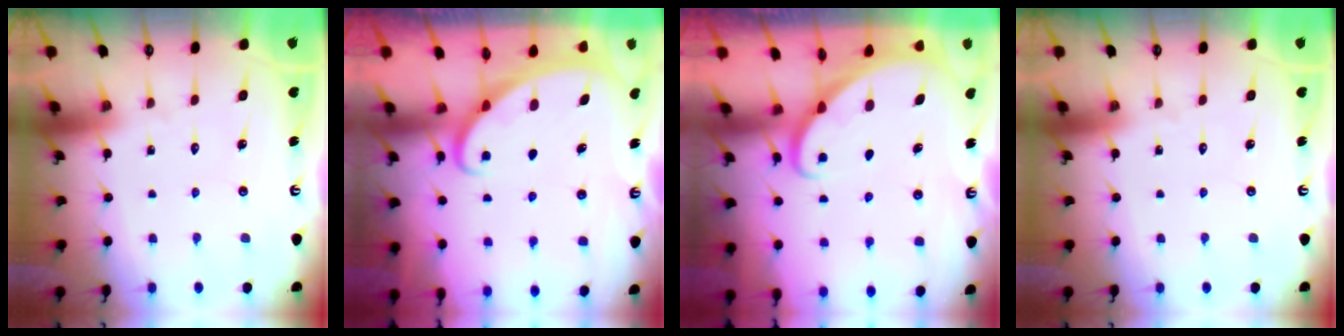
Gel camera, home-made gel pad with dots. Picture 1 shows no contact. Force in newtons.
{"total": 2.1, "press": 2.1, "slide": 0.1}
{"total": 2.0, "press": 2.0, "slide": 0.2}
{"total": 0.0}